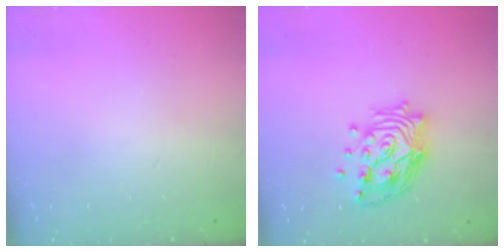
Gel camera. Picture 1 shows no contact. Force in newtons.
{"total": 17.1, "press": 17.1, "slide": 1.3}